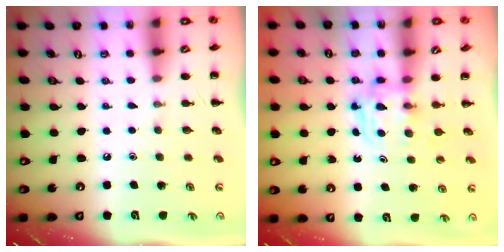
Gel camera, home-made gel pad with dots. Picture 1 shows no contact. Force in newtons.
{"total": 4.8, "press": 4.8, "slide": 0.6}